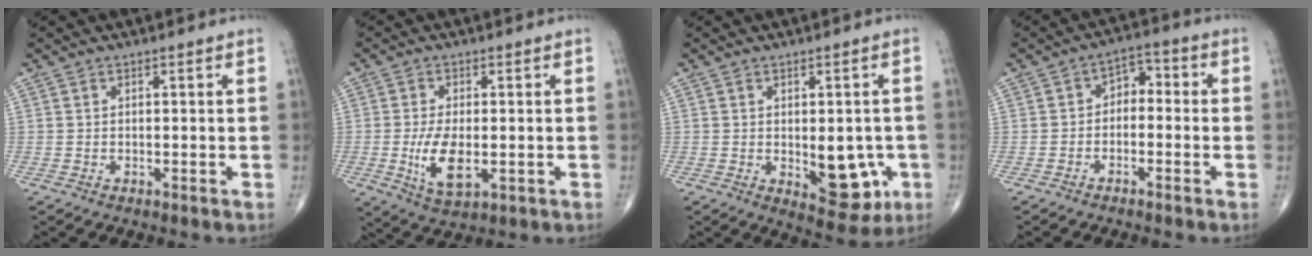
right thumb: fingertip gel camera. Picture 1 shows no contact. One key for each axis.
{"total": 7.9, "fx": -1.3, "fy": 3.8, "fz": 6.8, "tx": -0.122, "ty": -0.010, "tz": -0.015}
{"total": 9.3, "fx": -1.8, "fy": 4.9, "fz": 7.8, "tx": -0.059, "ty": -0.006, "tz": -0.009}
{"total": 4.9, "fx": -1.1, "fy": 3.4, "fz": 3.3, "tx": -0.027, "ty": 0.035, "tz": -0.033}